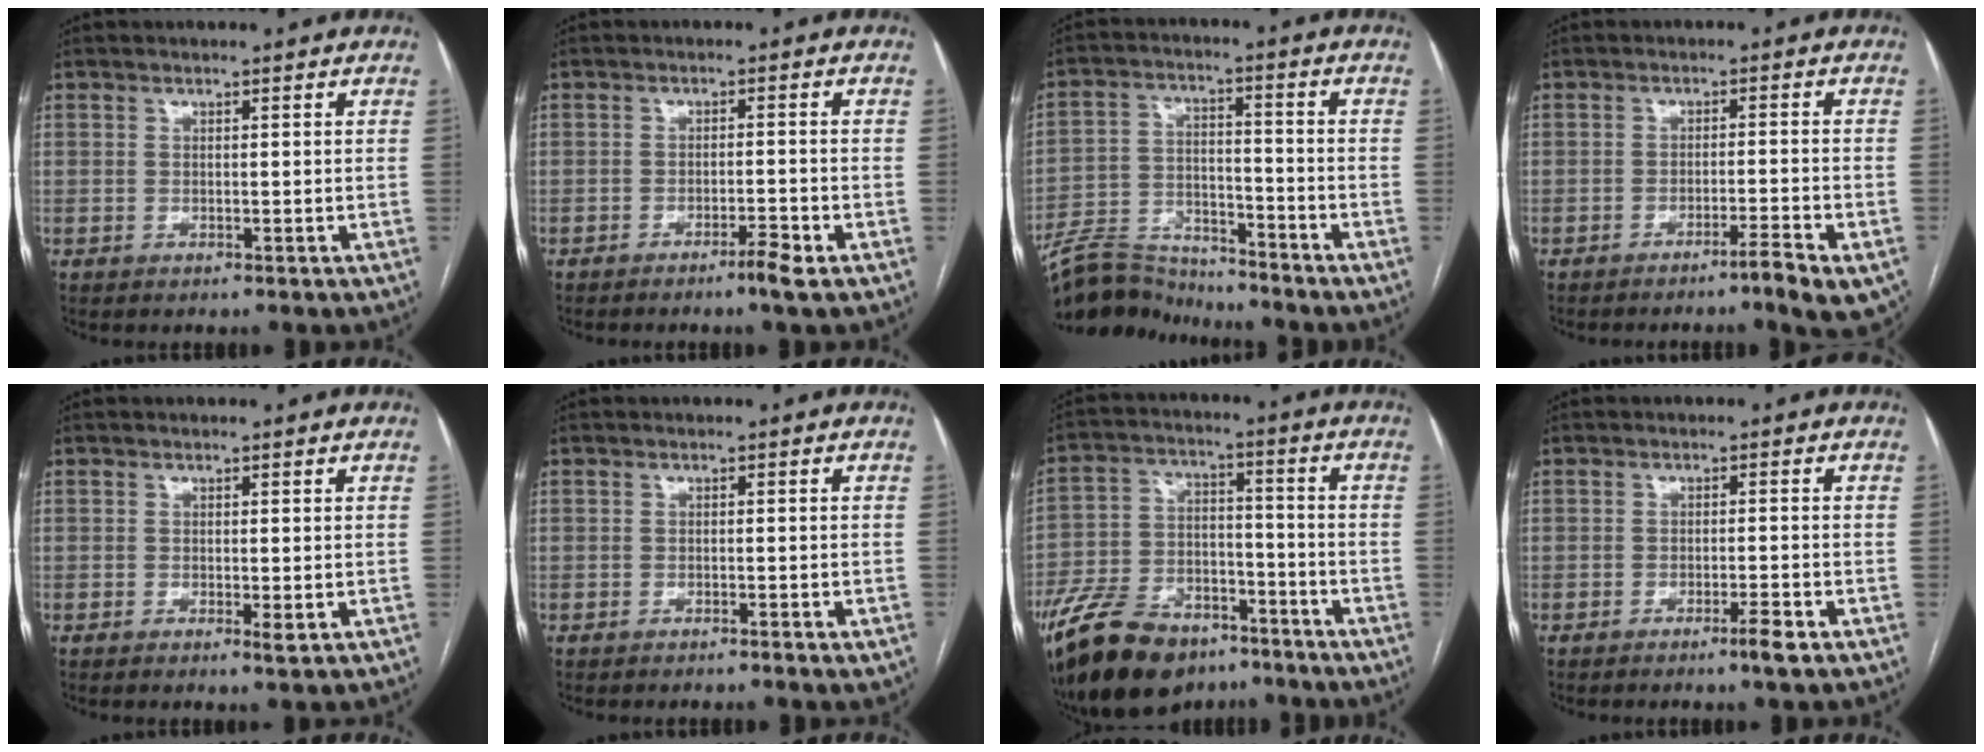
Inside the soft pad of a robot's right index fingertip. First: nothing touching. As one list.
[{"total": 2.6, "force": [-1.8, -0.4, 1.8], "torque": [-0.031, -0.002, -0.032]}, {"total": 9.8, "force": [-9.6, 1.6, 0.1], "torque": [-0.006, 0.016, -0.178]}, {"total": 6.1, "force": [-4.1, 0.0, 4.6], "torque": [-0.049, -0.005, -0.059]}, {"total": 1.1, "force": [-0.3, 0.1, 1.1], "torque": [-0.012, -0.002, -0.003]}, {"total": 1.6, "force": [-1.2, 0.0, 1.2], "torque": [-0.013, -0.001, -0.013]}, {"total": 15.7, "force": [-11.7, 7.6, 7.1], "torque": [-0.136, 0.016, -0.197]}, {"total": 2.5, "force": [-1.7, -0.3, 1.8], "torque": [-0.030, -0.003, -0.026]}]